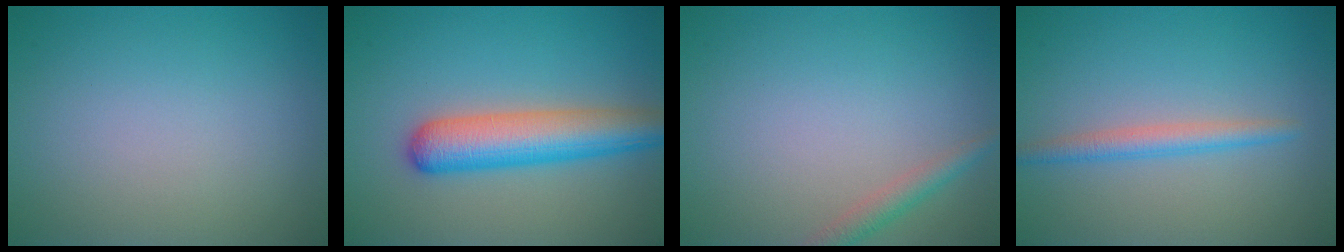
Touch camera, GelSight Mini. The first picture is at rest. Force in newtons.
{"total": 6.2, "press": 6.2, "slide": 0.3}
{"total": 1.8, "press": 1.8, "slide": 0.1}
{"total": 2.1, "press": 2.1, "slide": 0.1}